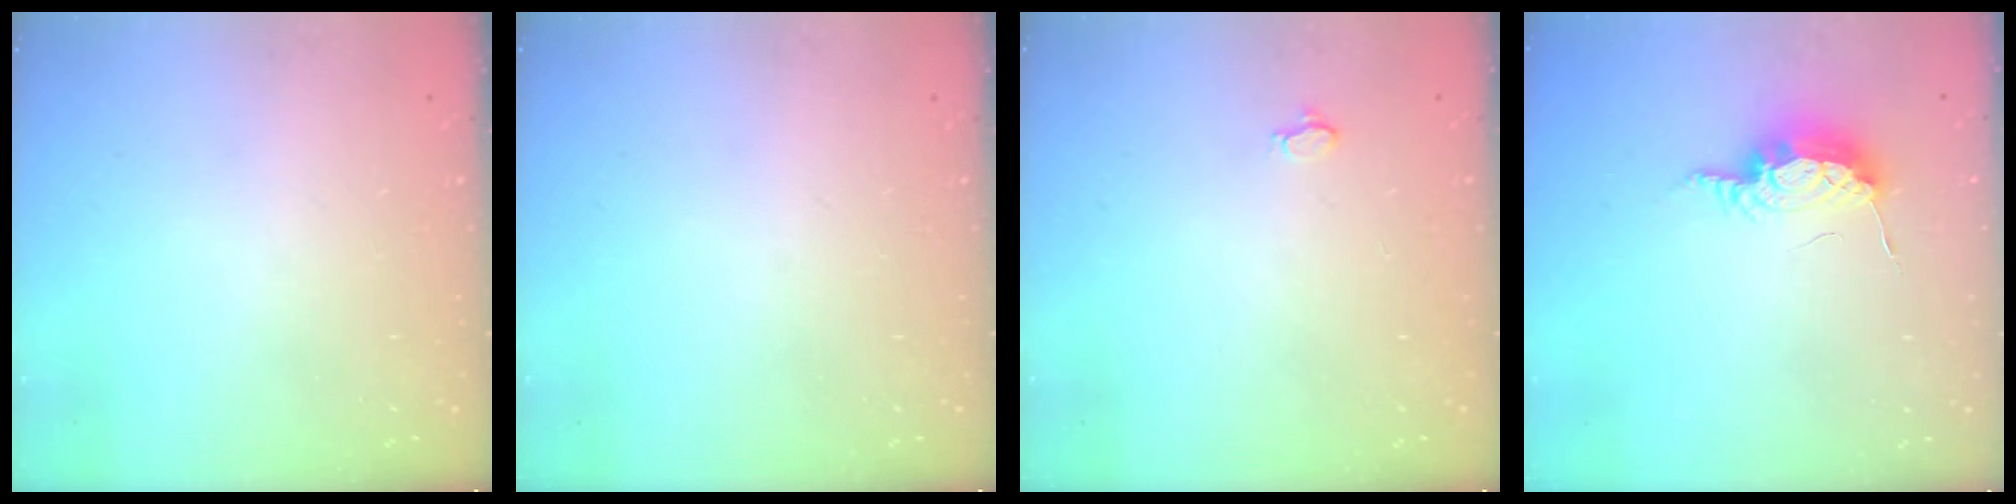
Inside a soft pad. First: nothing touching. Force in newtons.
{"total": 0.0}
{"total": 2.8, "press": 2.8, "slide": 0.3}
{"total": 8.3, "press": 8.3, "slide": 0.2}